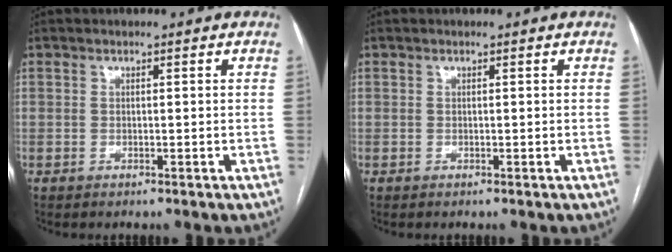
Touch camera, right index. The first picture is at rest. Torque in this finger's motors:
{"motor_torque": [0.05, 0.02, 0.01, 0.00]}